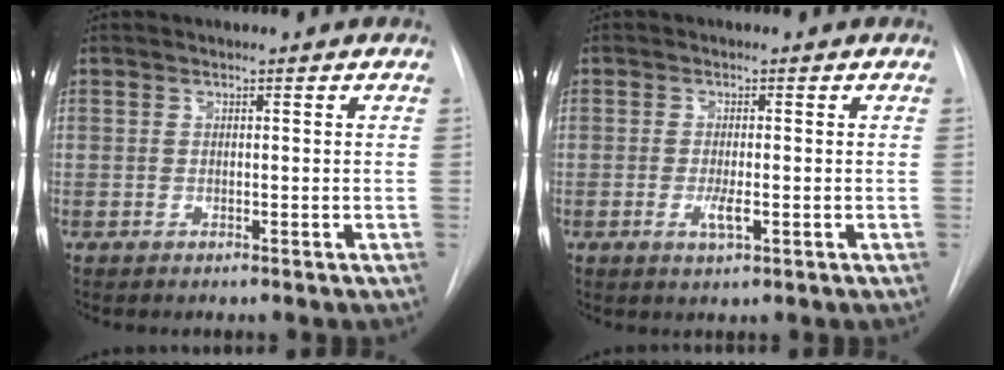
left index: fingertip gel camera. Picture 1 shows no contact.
{"total": 2.4, "force": [-0.7, 0.5, 2.3], "torque": [-0.043, -0.004, -0.009]}